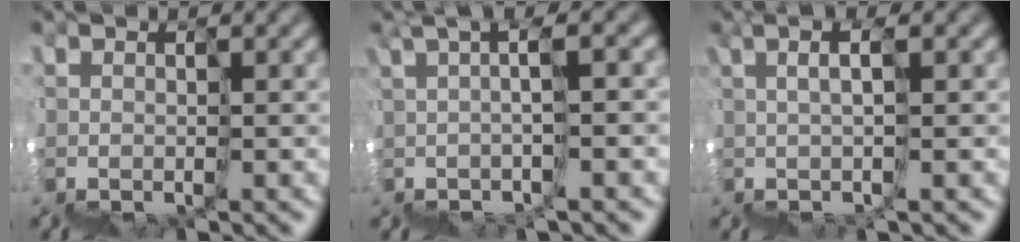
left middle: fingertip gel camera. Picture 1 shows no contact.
{"total": 2.3, "force": [0.9, -1.3, 1.7], "torque": [0.001, 0.032, 0.035]}
{"total": 2.9, "force": [1.9, -2.2, -0.2], "torque": [0.024, 0.031, 0.037]}